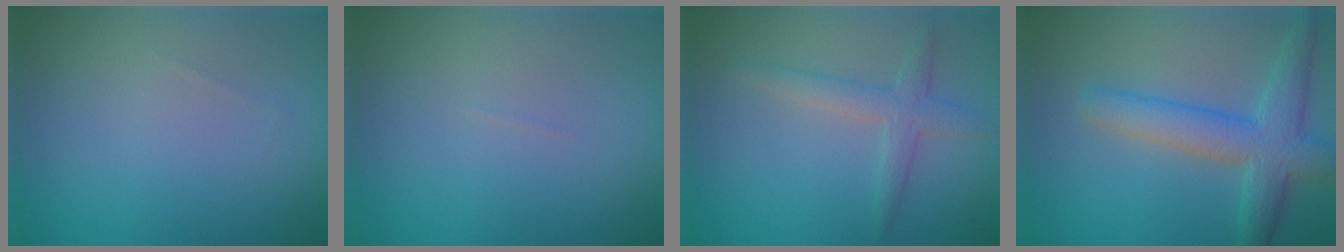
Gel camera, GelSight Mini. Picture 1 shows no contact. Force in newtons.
{"total": 0.0}
{"total": 2.5, "press": 2.5, "slide": 0.1}
{"total": 5.4, "press": 5.4, "slide": 0.2}